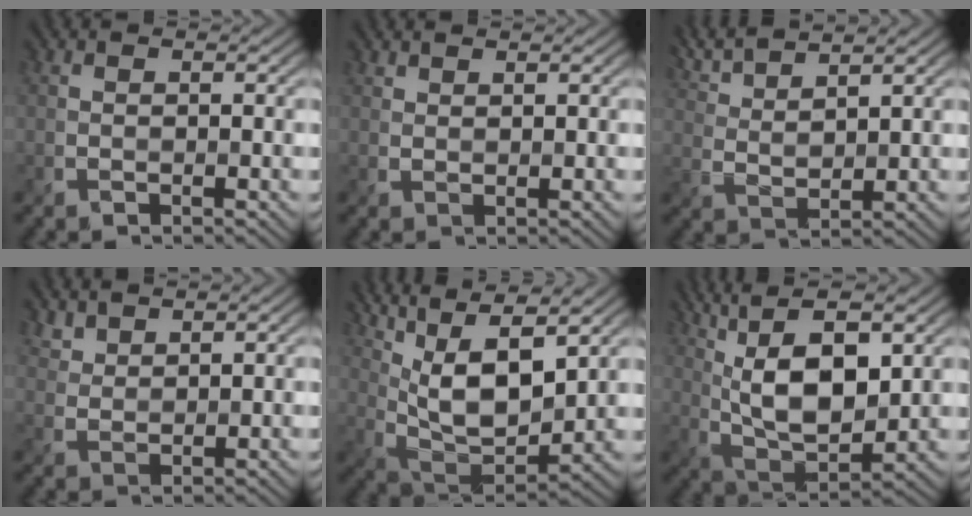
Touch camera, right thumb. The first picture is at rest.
{"total": 1.1, "force": [1.0, 0.2, 0.3], "torque": [-0.012, 0.000, 0.025]}
{"total": 5.8, "force": [4.8, 1.0, 3.1], "torque": [-0.079, 0.011, 0.099]}
{"total": 2.8, "force": [2.5, 0.9, 0.9], "torque": [-0.026, -0.004, 0.063]}
{"total": 16.2, "force": [7.9, 6.4, 12.7], "torque": [-0.282, 0.017, 0.145]}
{"total": 14.6, "force": [5.4, 6.1, 12.1], "torque": [-0.245, 0.018, 0.091]}